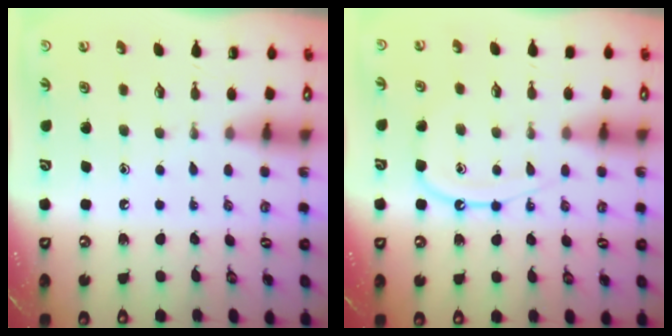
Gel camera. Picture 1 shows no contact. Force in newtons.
{"total": 10.7, "press": 10.7, "slide": 0.6}